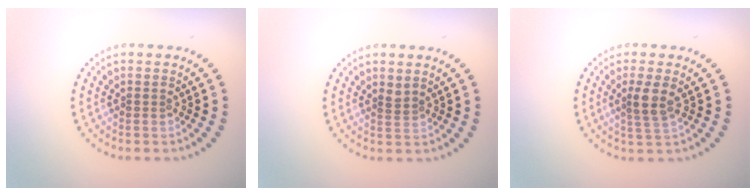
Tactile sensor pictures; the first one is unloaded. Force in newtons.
{"total": 0.8, "press": 0.4, "slide": 0.7}
{"total": 2.3, "press": 1.9, "slide": 1.3}